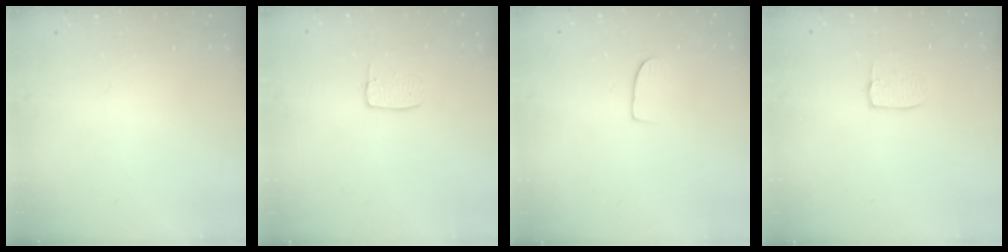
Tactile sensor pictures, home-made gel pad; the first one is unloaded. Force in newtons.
{"total": 6.0, "press": 6.0, "slide": 0.4}
{"total": 6.1, "press": 6.1, "slide": 0.4}
{"total": 4.9, "press": 4.8, "slide": 0.4}